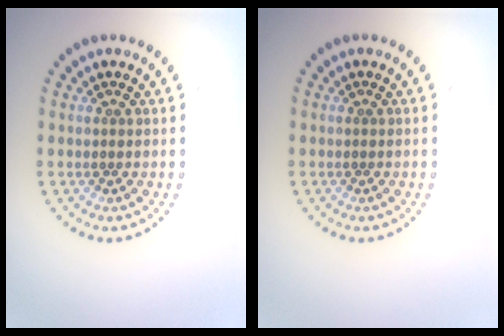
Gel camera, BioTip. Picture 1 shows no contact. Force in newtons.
{"total": 0.0}